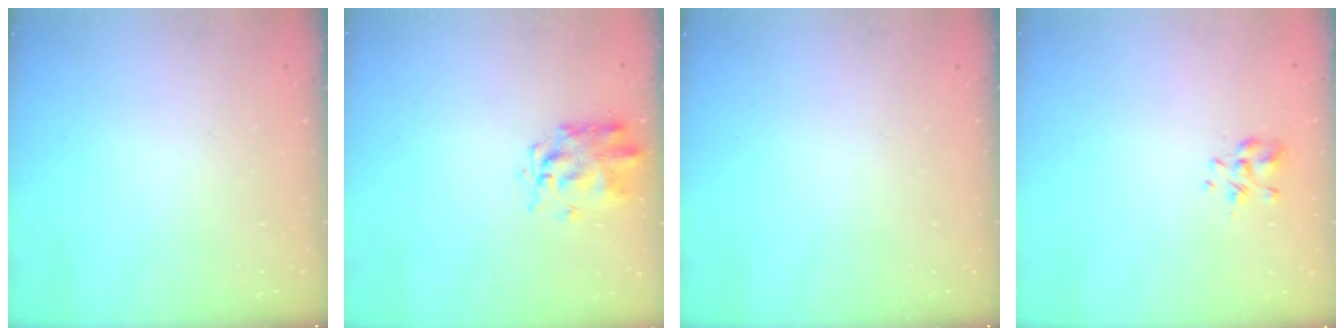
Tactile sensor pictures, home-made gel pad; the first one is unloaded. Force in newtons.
{"total": 3.8, "press": 3.5, "slide": 1.4}
{"total": 0.0}
{"total": 3.2, "press": 3.0, "slide": 1.0}